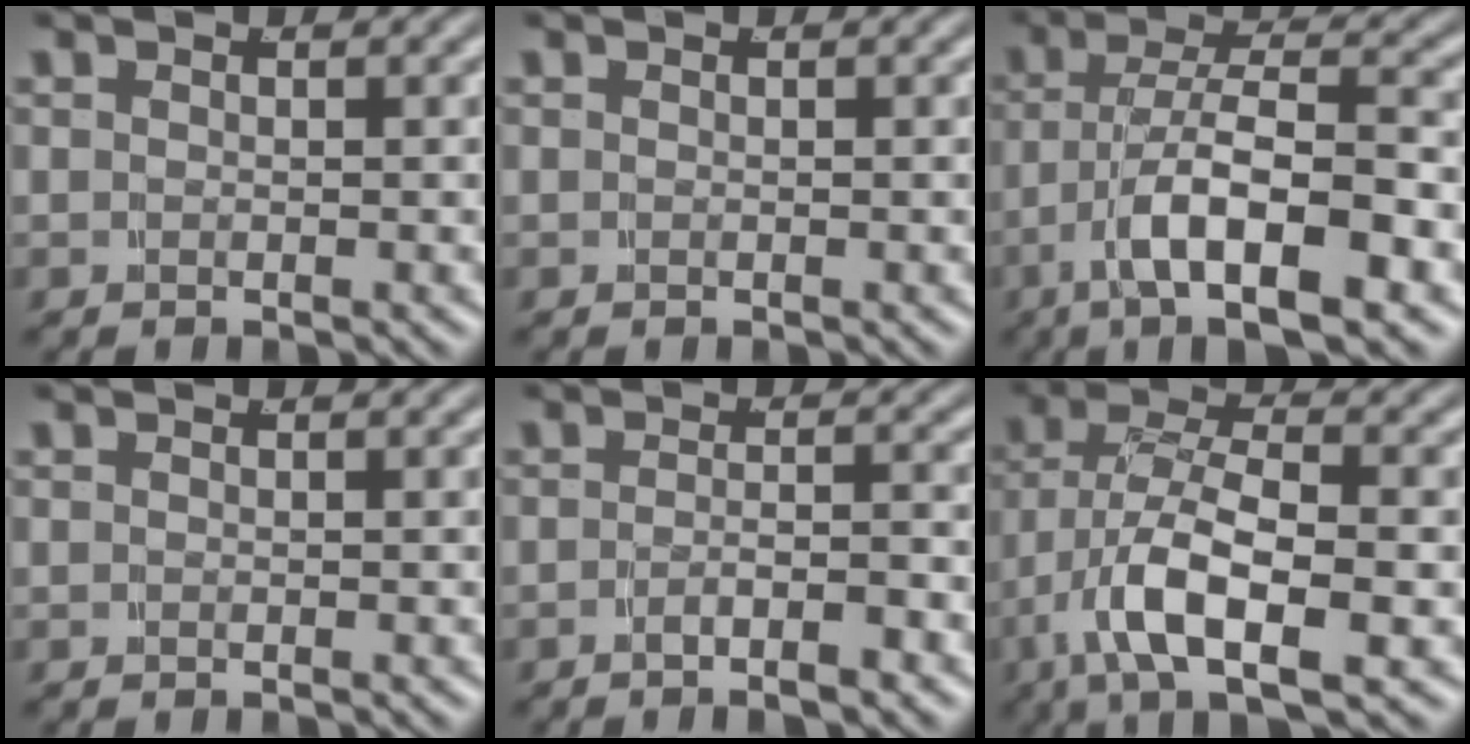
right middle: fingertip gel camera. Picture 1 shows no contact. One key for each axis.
{"total": 0.0}
{"total": 8.0, "fx": -3.4, "fy": 2.8, "fz": 6.7, "tx": -0.116, "ty": -0.007, "tz": -0.053}
{"total": 0.0}
{"total": 2.7, "fx": -2.3, "fy": 0.0, "fz": 1.5, "tx": -0.021, "ty": 0.000, "tz": -0.044}
{"total": 6.0, "fx": -1.2, "fy": 2.5, "fz": 5.3, "tx": -0.118, "ty": -0.020, "tz": -0.014}